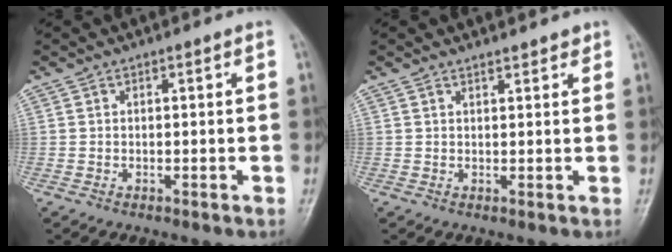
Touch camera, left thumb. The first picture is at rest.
{"total": 1.8, "force": [1.6, 0.6, 0.5], "torque": [0.002, -0.008, 0.021]}